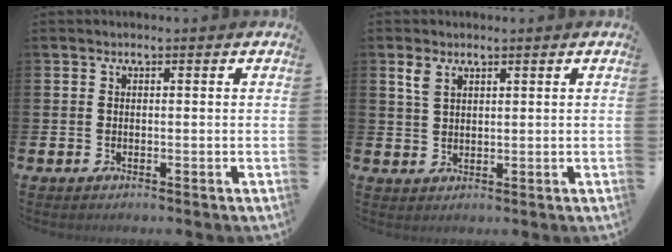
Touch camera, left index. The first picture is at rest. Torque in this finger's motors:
{"motor_torque": [0.16, -0.12, -0.16, -0.08]}